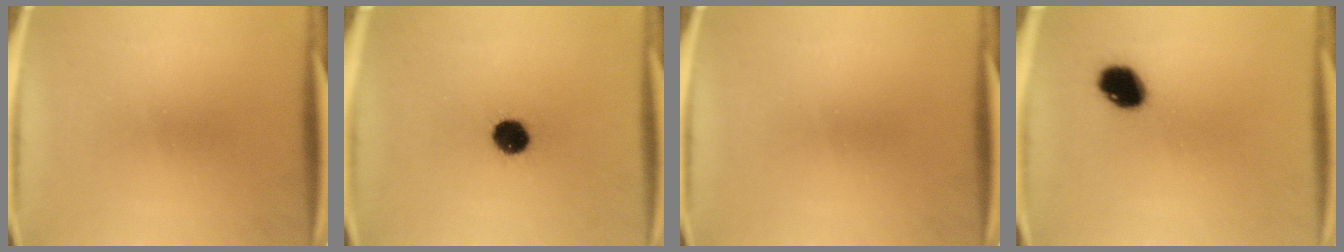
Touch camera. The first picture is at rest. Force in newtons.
{"total": 7.3}
{"total": 0.0}
{"total": 8.1}